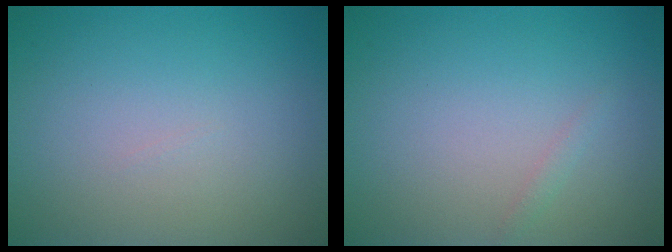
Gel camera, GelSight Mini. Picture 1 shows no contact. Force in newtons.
{"total": 0.5, "press": 0.5, "slide": 0.0}